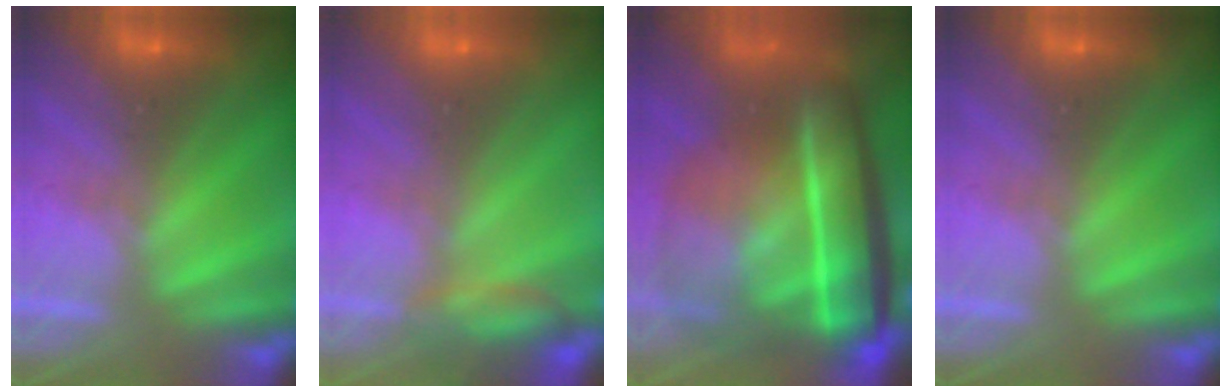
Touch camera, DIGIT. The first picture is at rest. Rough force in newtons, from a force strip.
{"total": 2.5}
{"total": 7.3}
{"total": 0.0}